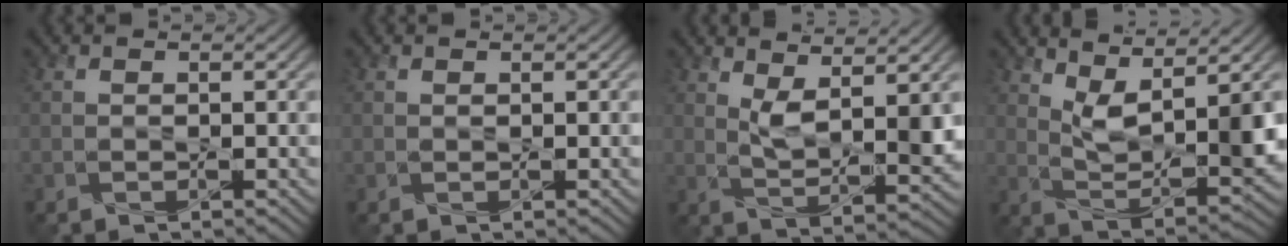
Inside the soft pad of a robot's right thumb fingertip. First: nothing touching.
{"total": 0.0}
{"total": 6.0, "force": [2.9, 2.0, 4.9], "torque": [-0.093, -0.010, 0.060]}
{"total": 7.7, "force": [4.0, 2.5, 6.1], "torque": [-0.119, -0.009, 0.083]}